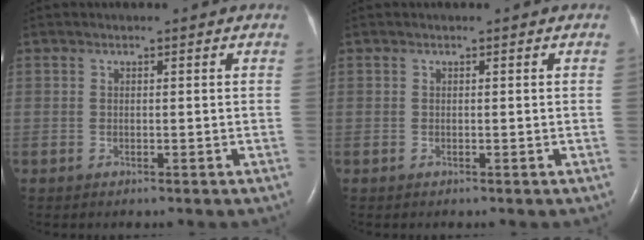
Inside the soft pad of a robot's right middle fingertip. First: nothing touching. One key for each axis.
{"total": 0.0}